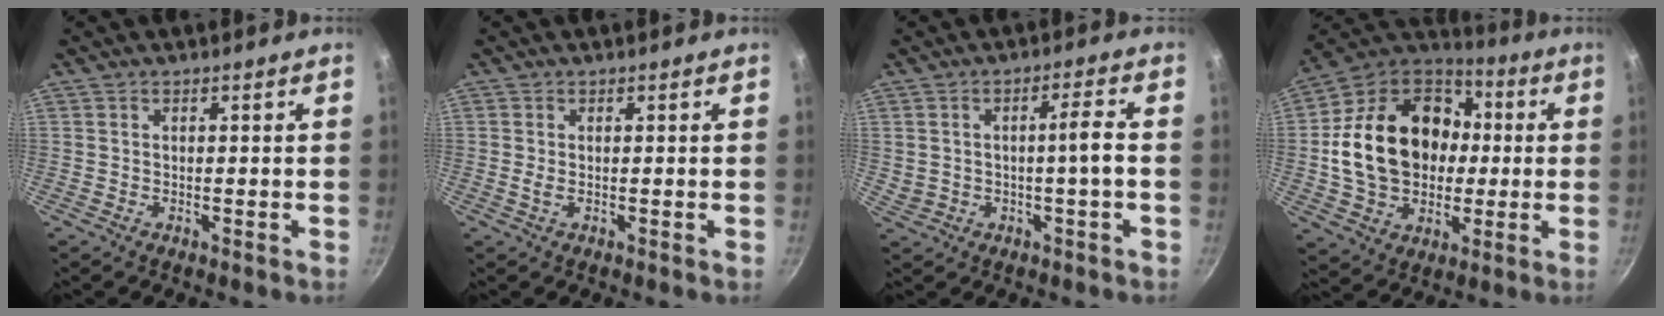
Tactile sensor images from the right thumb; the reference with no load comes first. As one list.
[{"total": 1.1, "force": [0.0, 0.2, 1.1], "torque": [-0.024, -0.001, 0.002]}, {"total": 5.1, "force": [-0.2, 1.2, 5.0], "torque": [-0.084, 0.018, 0.012]}, {"total": 24.1, "force": [0.7, 18.5, 15.5], "torque": [-0.251, 0.043, 0.017]}]